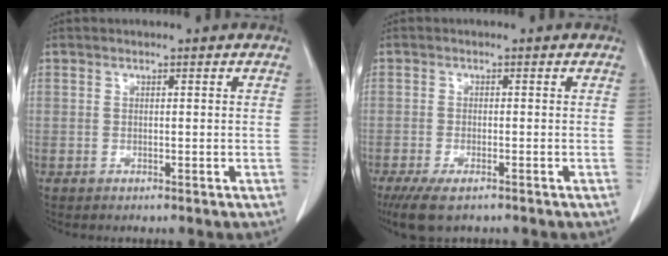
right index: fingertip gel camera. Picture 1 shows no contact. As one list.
[{"total": 5.7, "force": [-4.1, 1.5, 3.6], "torque": [-0.063, -0.014, -0.067]}]